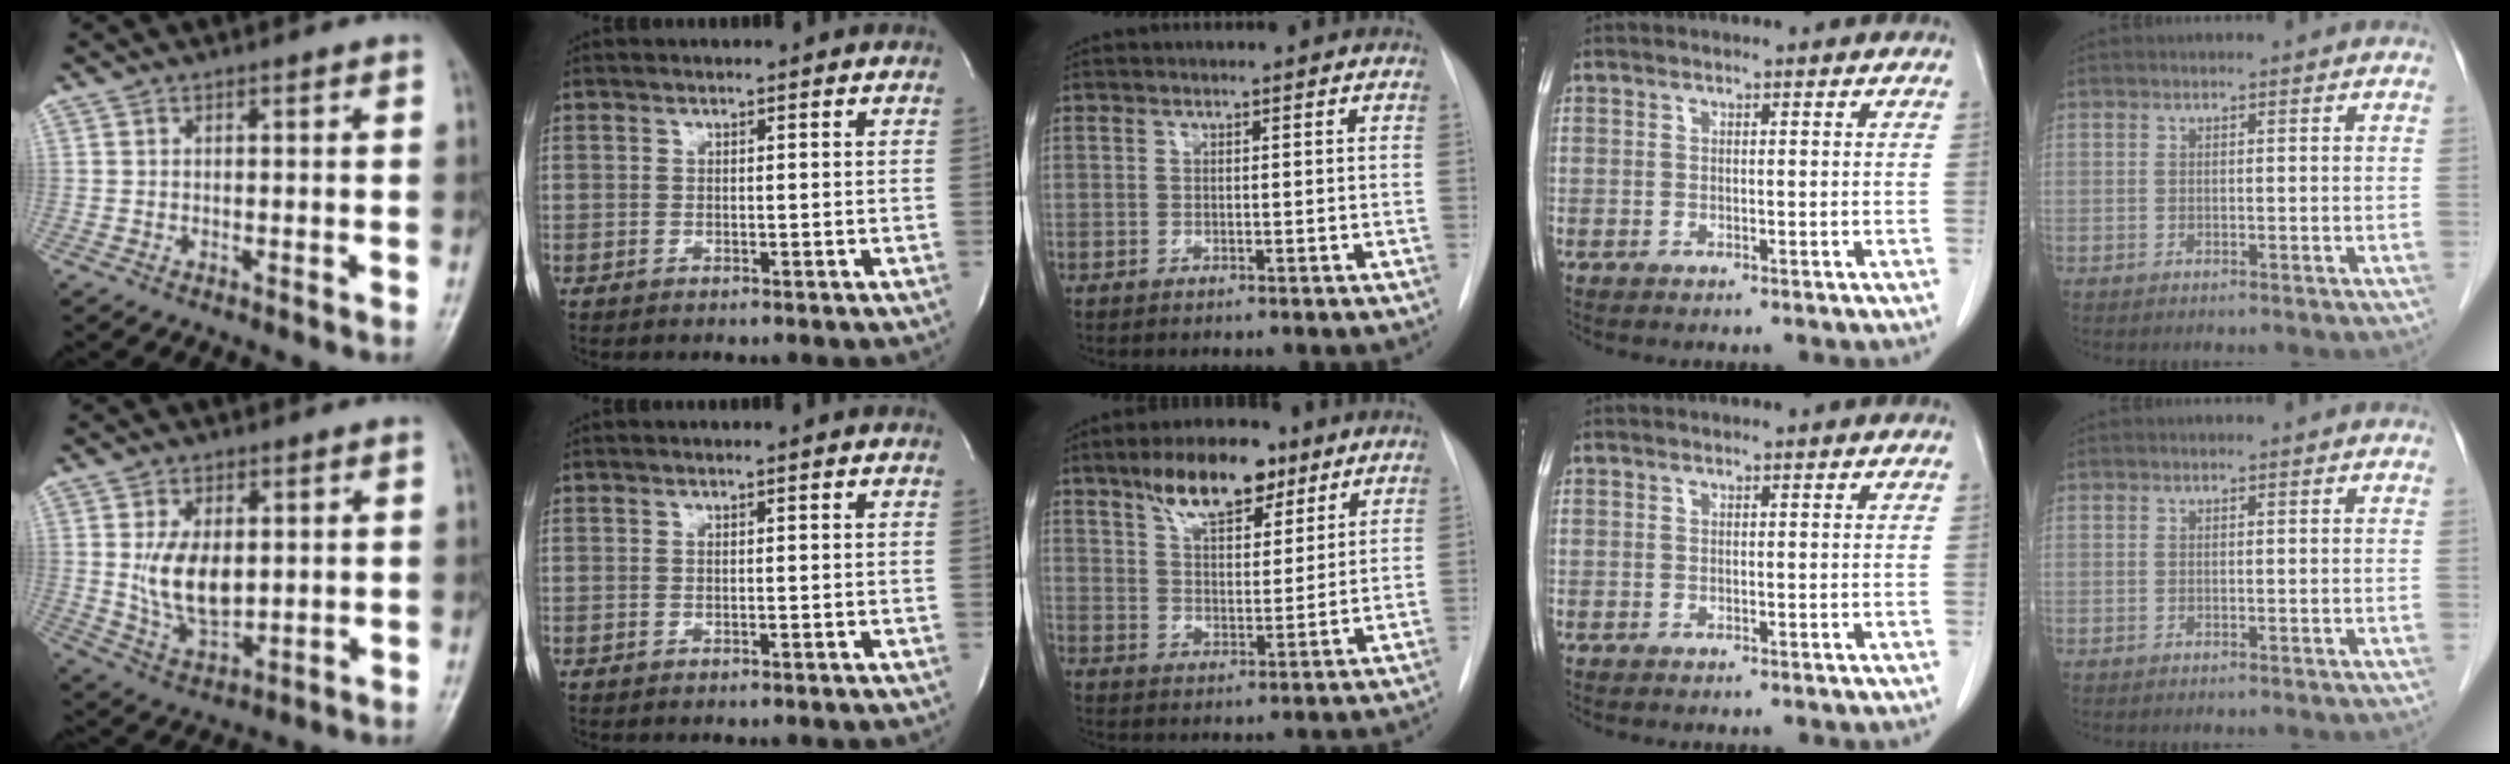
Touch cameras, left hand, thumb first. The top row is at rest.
{"thumb": {"total": 11.0, "force": [1.2, 6.5, 8.8], "torque": [-0.142, -0.015, 0.036]}, "index": {"total": 0.5, "force": [-0.4, -0.1, 0.3], "torque": [-0.001, 0.002, -0.004]}, "middle": {"total": 10.7, "force": [7.0, 4.2, 6.9], "torque": [-0.116, 0.010, 0.121]}}